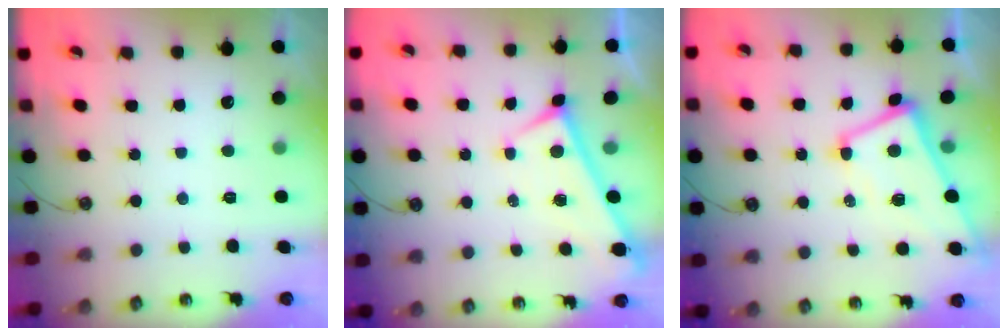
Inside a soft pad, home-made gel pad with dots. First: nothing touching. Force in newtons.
{"total": 0.0}
{"total": 1.1, "press": 0.7, "slide": 0.9}